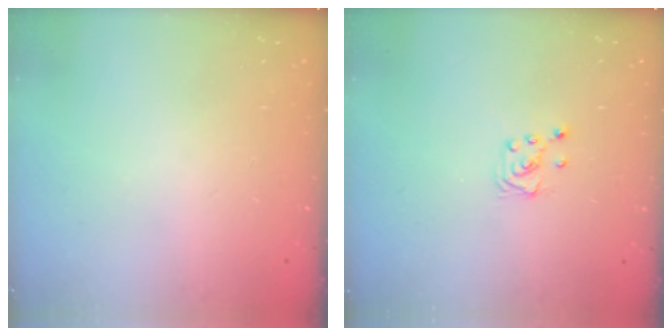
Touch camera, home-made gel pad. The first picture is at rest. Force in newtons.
{"total": 3.7, "press": 3.6, "slide": 0.4}